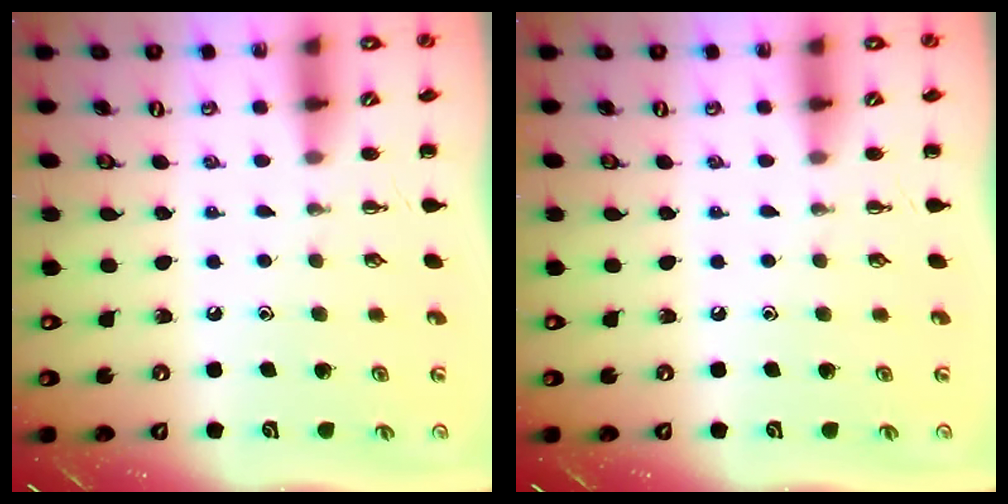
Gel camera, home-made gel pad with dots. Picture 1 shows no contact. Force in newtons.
{"total": 0.0}